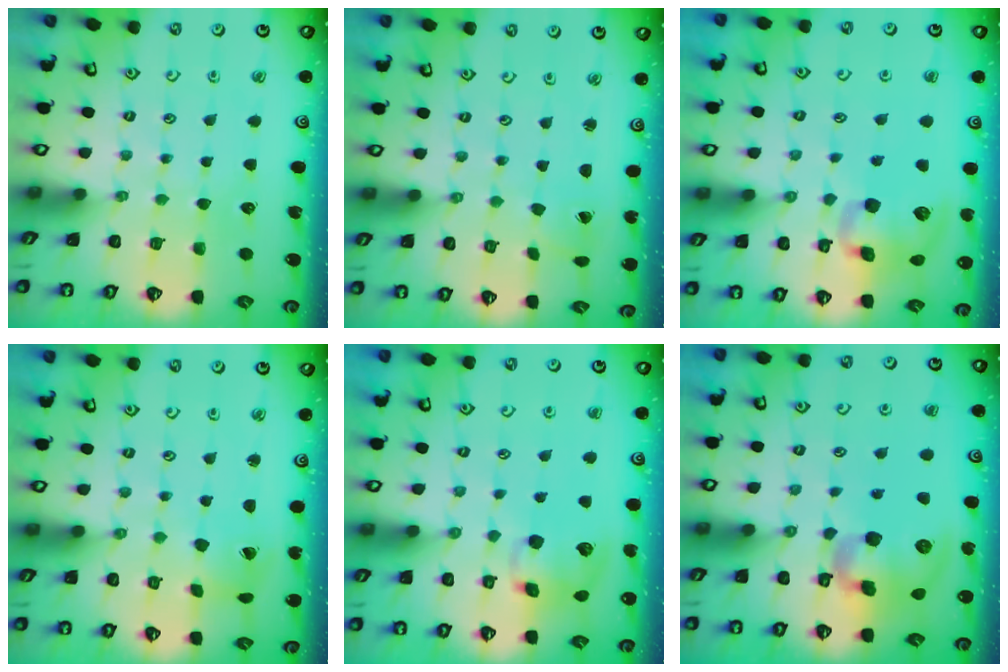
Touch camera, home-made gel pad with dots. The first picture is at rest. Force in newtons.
{"total": 0.8, "press": 0.8, "slide": 0.1}
{"total": 13.0, "press": 12.8, "slide": 2.0}
{"total": 2.9, "press": 2.9, "slide": 0.4}
{"total": 11.4, "press": 11.2, "slide": 2.1}
{"total": 15.0, "press": 14.8, "slide": 2.4}